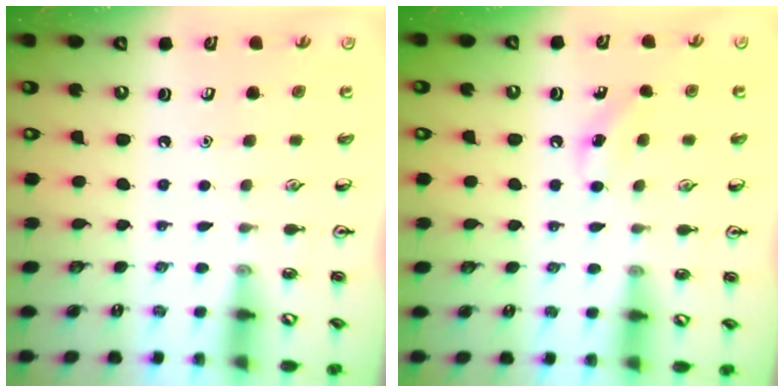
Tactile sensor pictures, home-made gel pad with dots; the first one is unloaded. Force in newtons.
{"total": 5.7, "press": 5.4, "slide": 1.9}